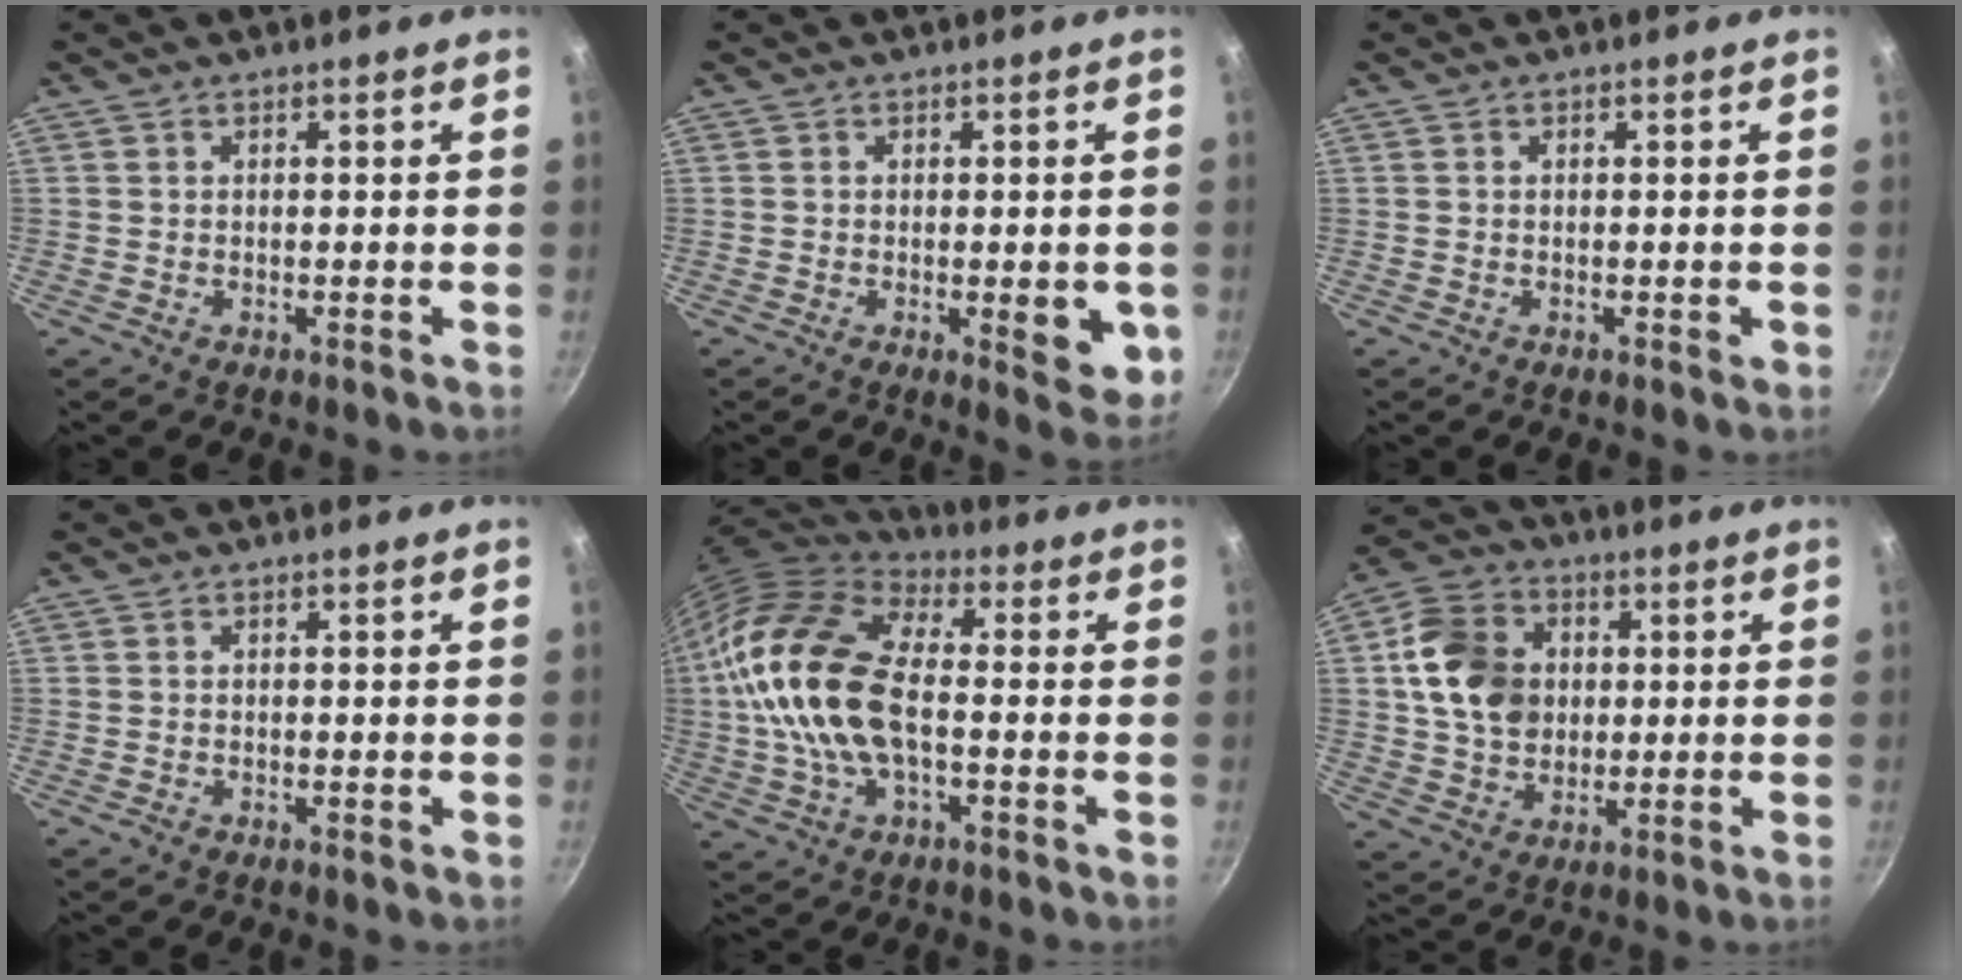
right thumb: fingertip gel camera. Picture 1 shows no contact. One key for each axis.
{"total": 7.1, "fx": -1.2, "fy": 2.8, "fz": 6.4, "tx": -0.067, "ty": -0.008, "tz": -0.012}
{"total": 0.7, "fx": -0.1, "fy": 0.5, "fz": 0.6, "tx": -0.005, "ty": 0.002, "tz": -0.001}
{"total": 0.6, "fx": -0.3, "fy": 0.4, "fz": 0.4, "tx": -0.004, "ty": 0.002, "tz": -0.005}
{"total": 18.6, "fx": -0.3, "fy": 9.7, "fz": 15.9, "tx": -0.288, "ty": 0.024, "tz": -0.018}
{"total": 13.9, "fx": 2.2, "fy": 11.2, "fz": 8.1, "tx": -0.120, "ty": 0.006, "tz": 0.032}